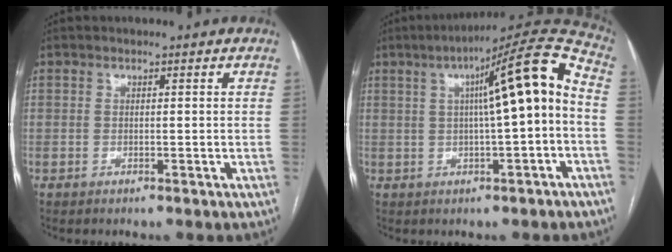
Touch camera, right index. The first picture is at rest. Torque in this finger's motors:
{"motor_torque": [0.99, -0.80, 0.33, 0.08]}